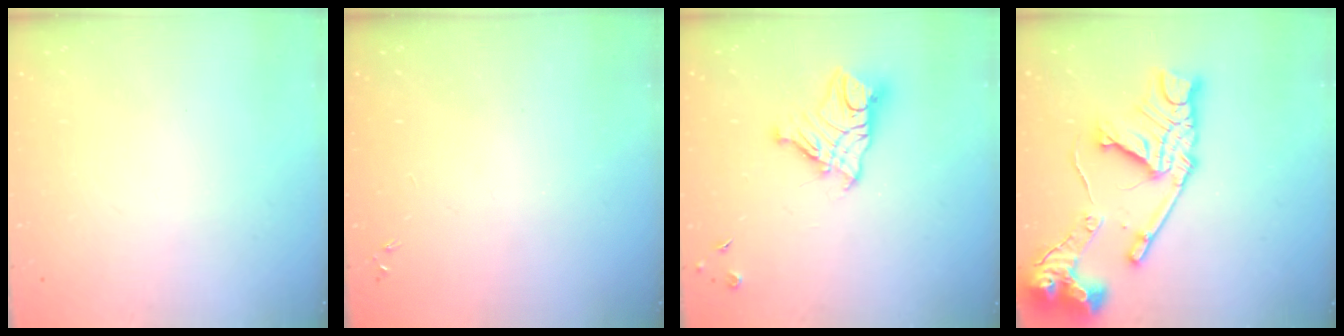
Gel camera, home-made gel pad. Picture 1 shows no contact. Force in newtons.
{"total": 0.0}
{"total": 13.1, "press": 13.0, "slide": 1.3}
{"total": 23.2, "press": 23.1, "slide": 2.1}